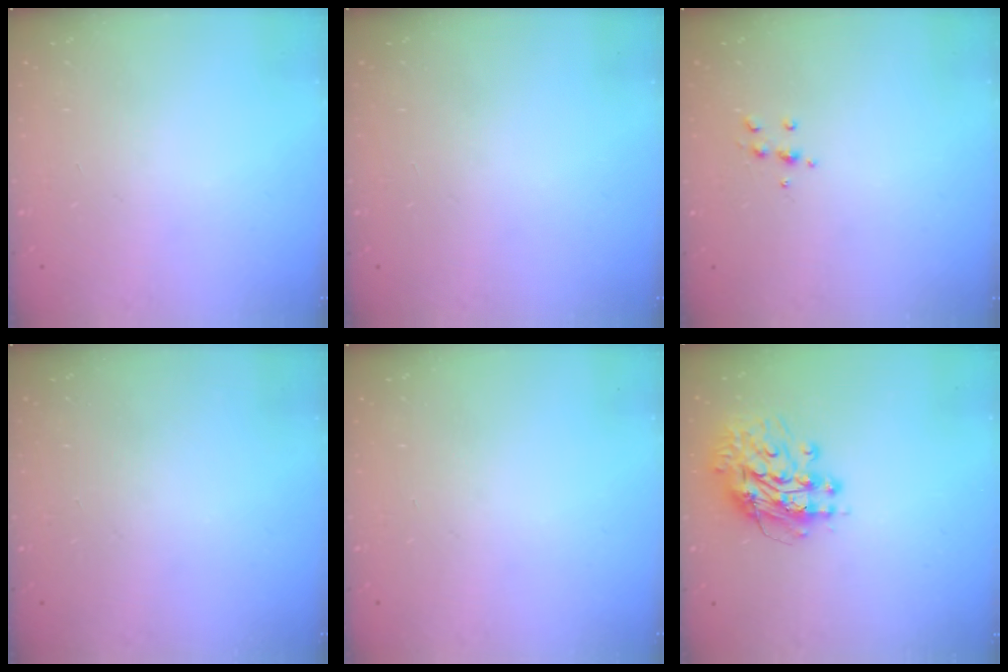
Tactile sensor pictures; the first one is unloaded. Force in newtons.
{"total": 0.0}
{"total": 5.8, "press": 5.7, "slide": 0.8}
{"total": 0.0}
{"total": 0.0}
{"total": 12.5, "press": 12.4, "slide": 1.2}